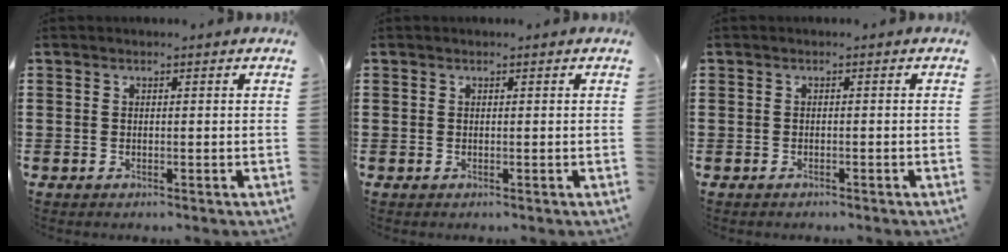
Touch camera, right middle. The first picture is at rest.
{"total": 0.0}
{"total": 0.6, "force": [-0.5, 0.2, 0.0], "torque": [0.001, 0.002, -0.013]}